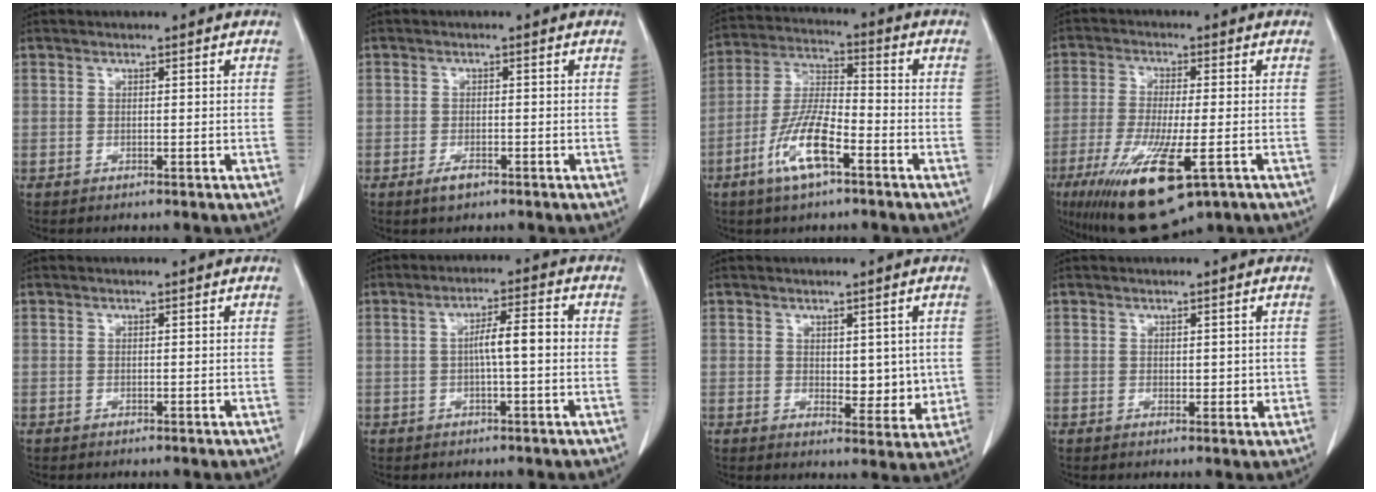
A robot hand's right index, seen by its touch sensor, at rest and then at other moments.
{"total": 2.2, "force": [-1.4, 1.0, 1.4], "torque": [-0.026, 0.001, -0.021]}
{"total": 10.5, "force": [-5.1, 2.5, 8.8], "torque": [-0.181, -0.003, -0.096]}
{"total": 15.0, "force": [-7.2, 3.3, 12.7], "torque": [-0.235, -0.042, -0.114]}
{"total": 0.0}
{"total": 5.1, "force": [-0.3, 0.5, 5.1], "torque": [-0.086, 0.014, -0.004]}
{"total": 5.3, "force": [0.5, 2.9, 4.4], "torque": [-0.045, -0.011, 0.017]}
{"total": 1.9, "force": [0.3, 1.3, 1.4], "torque": [-0.013, -0.003, 0.009]}